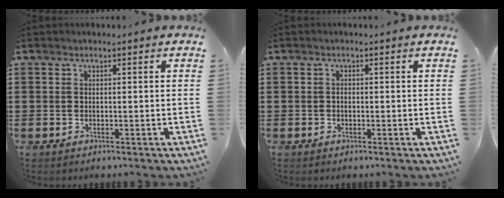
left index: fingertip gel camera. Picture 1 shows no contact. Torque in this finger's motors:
{"motor_torque": [0.00, 0.09, -0.01, 0.00]}